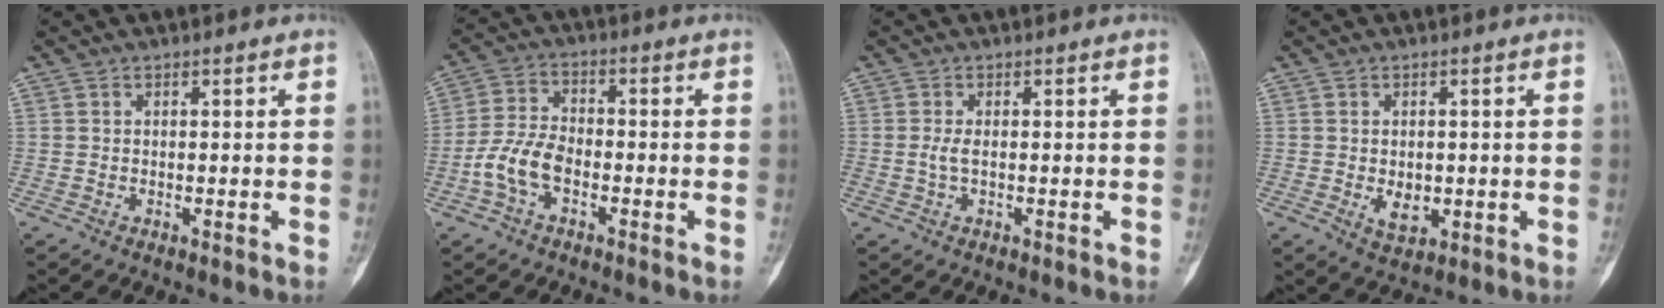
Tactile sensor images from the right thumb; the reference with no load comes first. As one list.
[{"total": 7.7, "force": [-2.9, 4.4, 5.7], "torque": [-0.117, 0.026, -0.061]}, {"total": 1.8, "force": [-0.1, 0.7, 1.6], "torque": [-0.043, -0.002, -0.002]}, {"total": 4.4, "force": [-0.5, 2.9, 3.2], "torque": [-0.039, -0.005, 0.002]}]